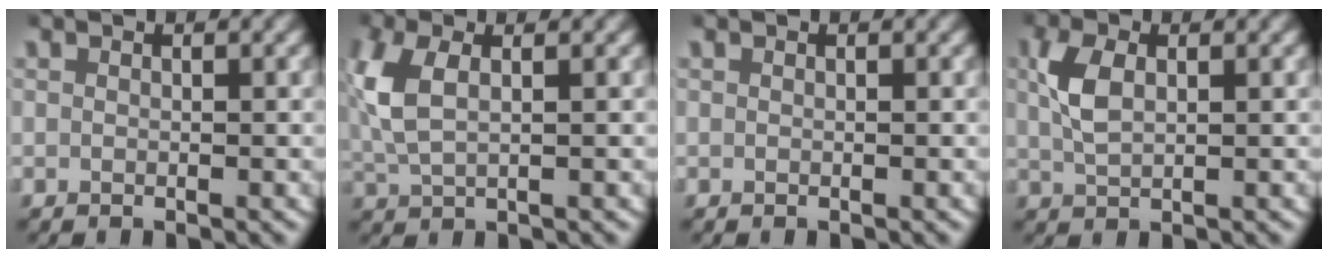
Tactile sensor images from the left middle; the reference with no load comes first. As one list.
[{"total": 4.6, "force": [1.0, 2.8, 3.5], "torque": [-0.105, -0.004, 0.024]}, {"total": 0.0}, {"total": 3.0, "force": [0.7, 1.6, 2.5], "torque": [-0.062, -0.001, 0.016]}]